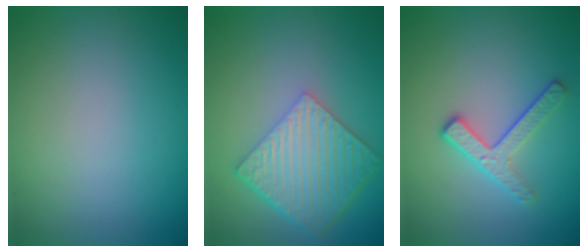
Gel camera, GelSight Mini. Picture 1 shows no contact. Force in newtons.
{"total": 6.4, "press": 4.6, "slide": 4.5}
{"total": 2.9, "press": 2.4, "slide": 1.6}